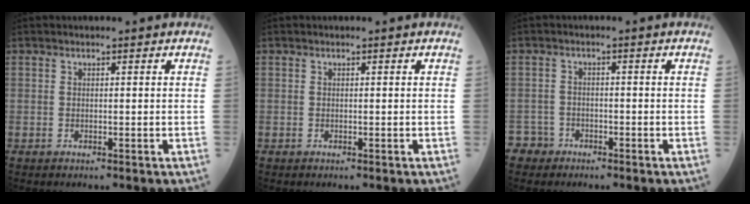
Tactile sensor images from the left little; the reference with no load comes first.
{"total": 0.0}
{"total": 2.9, "force": [-2.2, 1.8, -0.7], "torque": [0.010, 0.007, -0.044]}